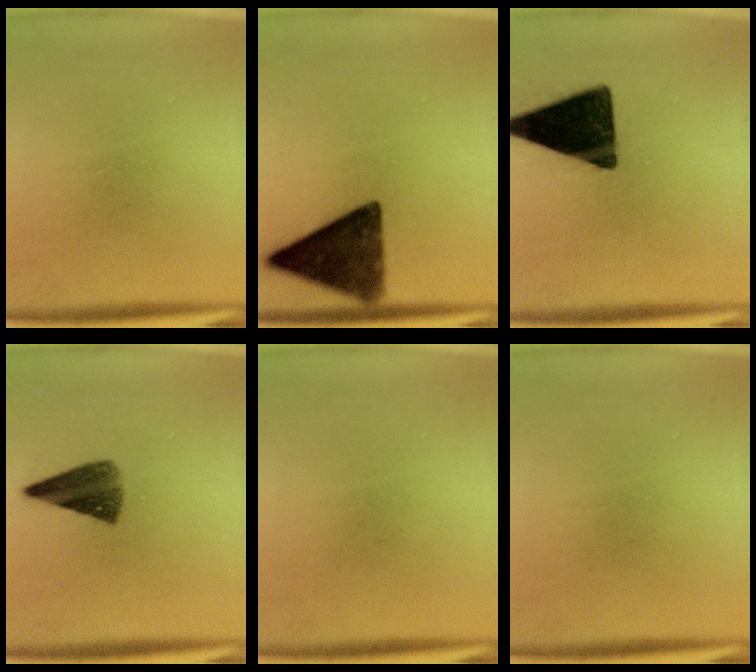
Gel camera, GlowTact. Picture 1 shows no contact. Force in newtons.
{"total": 13.2}
{"total": 16.6}
{"total": 7.2}
{"total": 0.0}
{"total": 0.0}